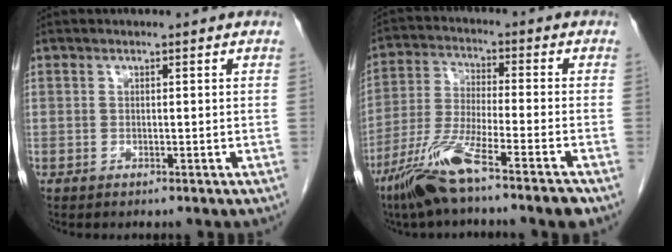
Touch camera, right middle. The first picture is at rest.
{"total": 11.5, "force": [-7.7, -0.1, 8.6], "torque": [-0.180, -0.028, -0.149]}